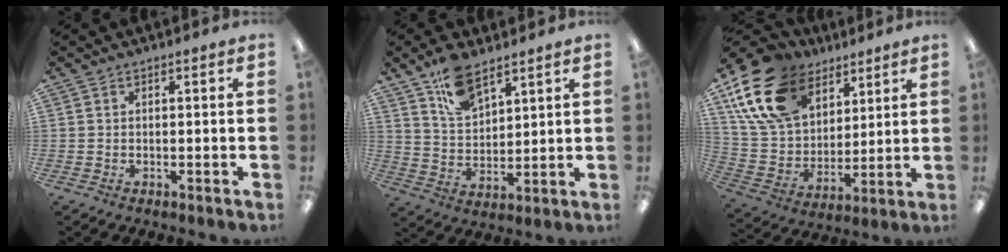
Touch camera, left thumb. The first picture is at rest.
{"total": 10.2, "force": [7.7, 4.7, 4.9], "torque": [-0.095, -0.036, 0.142]}
{"total": 20.2, "force": [11.5, 13.0, 10.4], "torque": [-0.229, -0.039, 0.218]}